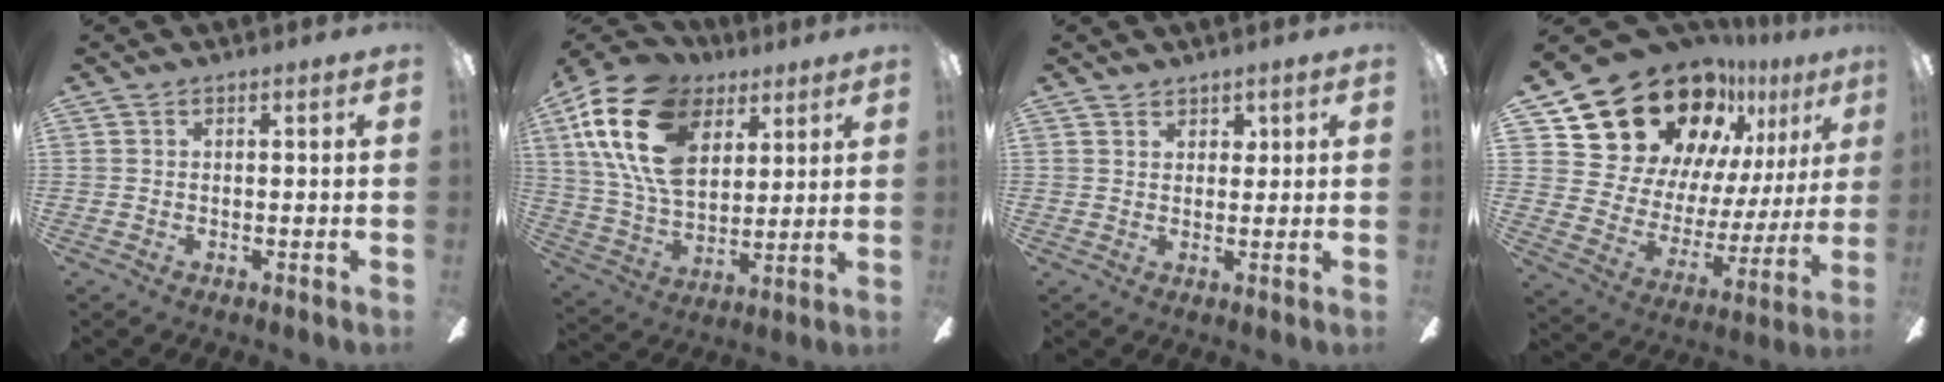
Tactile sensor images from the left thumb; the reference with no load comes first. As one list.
[{"total": 22.1, "force": [10.0, 13.9, 14.0], "torque": [-0.290, -0.029, 0.177]}, {"total": 2.3, "force": [1.6, 1.5, 0.4], "torque": [-0.003, -0.001, 0.029]}, {"total": 24.6, "force": [18.3, 13.6, 9.3], "torque": [-0.157, -0.134, 0.352]}]